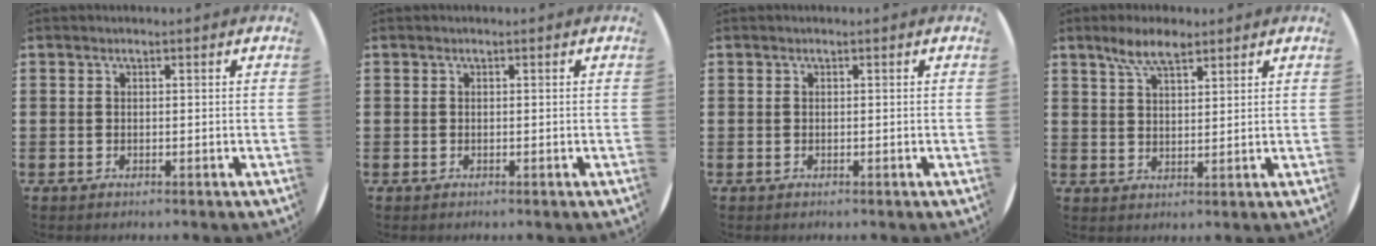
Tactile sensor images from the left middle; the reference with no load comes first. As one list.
[{"total": 0.0}, {"total": 0.0}, {"total": 5.4, "force": [4.0, 1.8, 3.2], "torque": [-0.070, 0.003, 0.071]}]